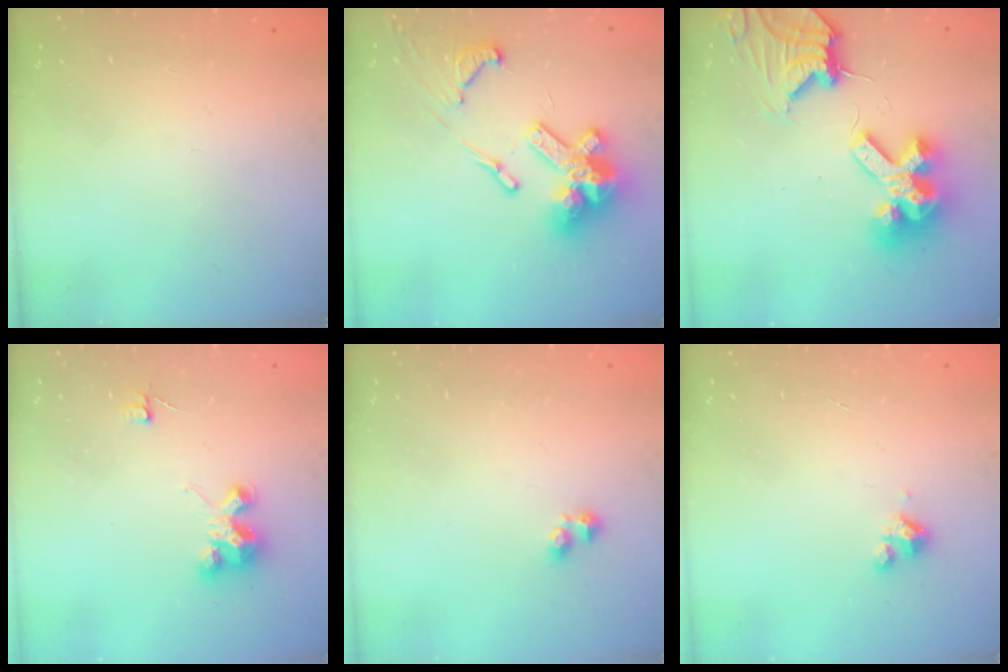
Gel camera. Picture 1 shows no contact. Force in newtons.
{"total": 18.9, "press": 18.8, "slide": 1.2}
{"total": 16.5, "press": 16.4, "slide": 1.7}
{"total": 4.1, "press": 4.1, "slide": 0.2}
{"total": 1.9, "press": 1.8, "slide": 0.5}
{"total": 5.0, "press": 5.0, "slide": 0.4}